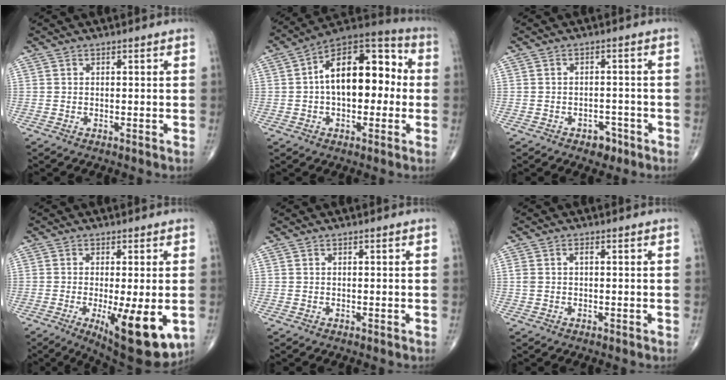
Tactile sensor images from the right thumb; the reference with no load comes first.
{"total": 17.7, "force": [0.9, 10.0, 14.5], "torque": [-0.191, 0.046, 0.000]}
{"total": 3.3, "force": [-2.0, 2.1, 1.5], "torque": [-0.004, 0.013, -0.024]}
{"total": 13.8, "force": [-3.8, 4.0, 12.6], "torque": [-0.170, -0.024, -0.044]}
{"total": 0.0}
{"total": 1.7, "force": [0.2, 0.9, 1.4], "torque": [-0.040, 0.009, 0.003]}